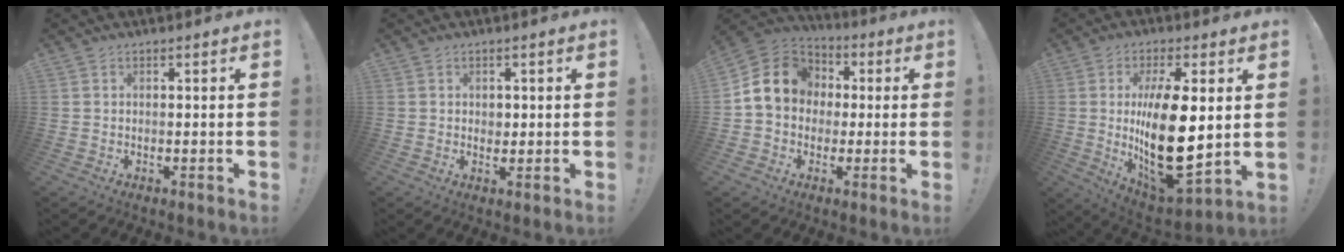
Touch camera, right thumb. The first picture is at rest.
{"total": 1.8, "force": [0.3, 1.7, 0.4], "torque": [0.001, 0.000, 0.002]}
{"total": 13.8, "force": [1.8, 11.8, 6.9], "torque": [-0.101, 0.012, 0.040]}
{"total": 21.5, "force": [1.7, 8.9, 19.5], "torque": [-0.353, -0.033, 0.032]}